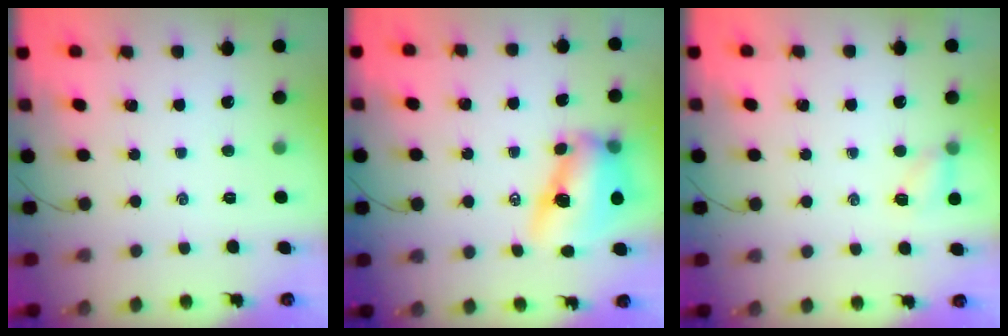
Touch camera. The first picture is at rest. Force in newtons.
{"total": 12.4, "press": 12.1, "slide": 2.6}
{"total": 5.1, "press": 4.9, "slide": 1.1}